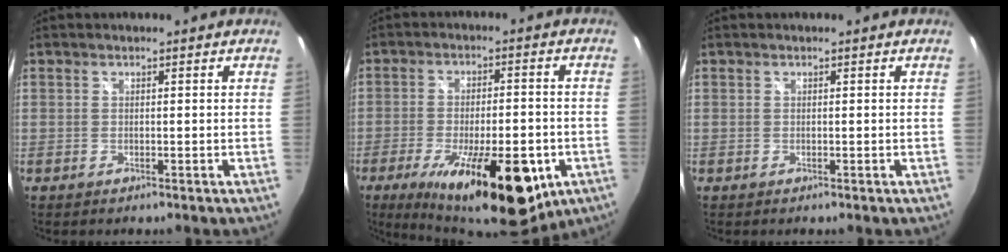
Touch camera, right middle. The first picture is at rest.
{"total": 21.9, "force": [-10.6, 8.6, 17.1], "torque": [-0.290, -0.043, -0.143]}
{"total": 0.0}